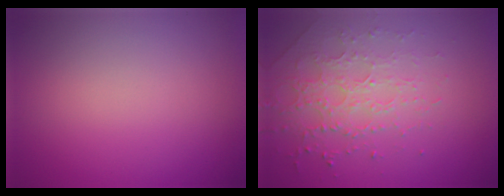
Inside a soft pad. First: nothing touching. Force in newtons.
{"total": 2.6, "press": 2.4, "slide": 1.1}